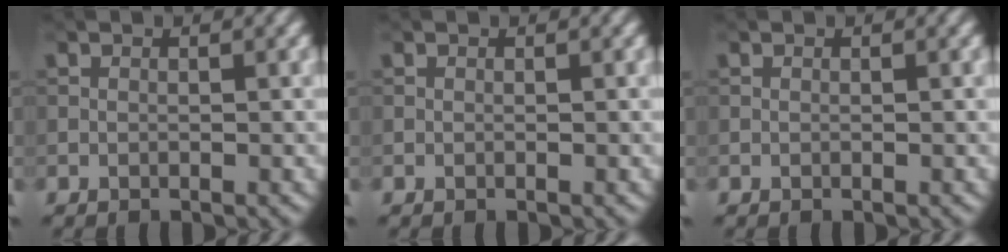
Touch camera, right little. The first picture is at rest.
{"total": 0.0}
{"total": 0.0}